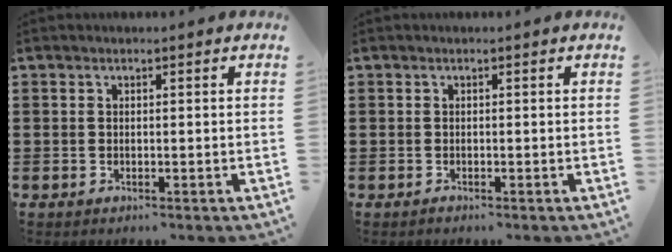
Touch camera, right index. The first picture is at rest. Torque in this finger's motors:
{"motor_torque": [0.89, 0.81, -1.01, -0.19]}